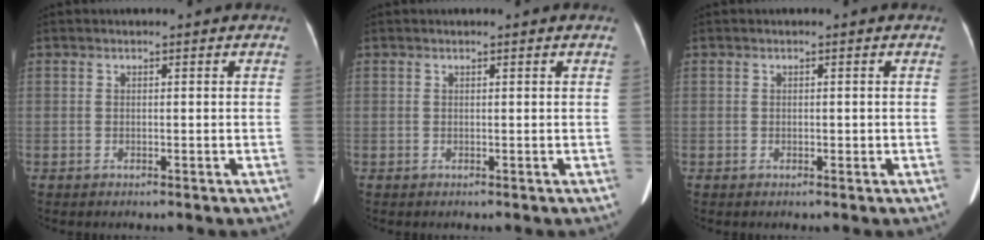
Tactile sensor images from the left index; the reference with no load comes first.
{"total": 0.7, "force": [0.5, -0.1, 0.4], "torque": [-0.007, -0.006, 0.005]}
{"total": 0.7, "force": [-0.5, 0.3, 0.2], "torque": [-0.001, -0.017, -0.012]}